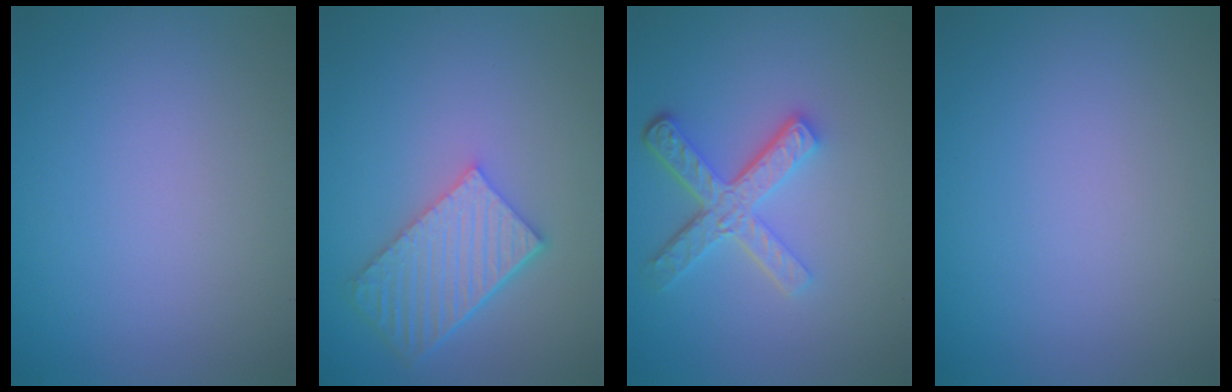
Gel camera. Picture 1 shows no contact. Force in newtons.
{"total": 5.7, "press": 4.3, "slide": 3.8}
{"total": 4.8, "press": 3.6, "slide": 3.2}
{"total": 0.0}